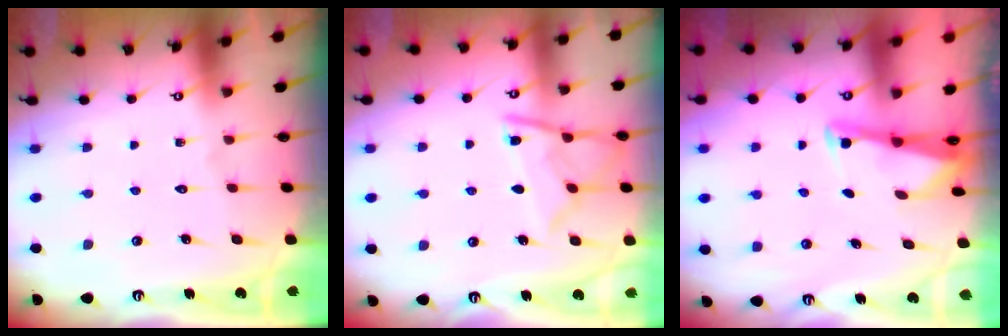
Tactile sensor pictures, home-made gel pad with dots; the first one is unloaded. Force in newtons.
{"total": 11.1, "press": 11.1, "slide": 1.2}
{"total": 2.5, "press": 2.5, "slide": 0.2}